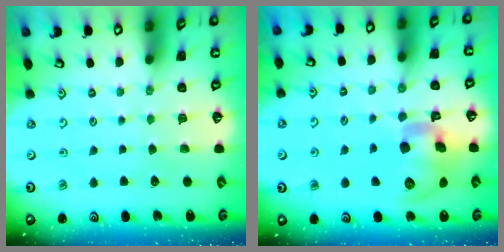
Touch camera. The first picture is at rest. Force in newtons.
{"total": 14.0, "press": 13.8, "slide": 2.3}